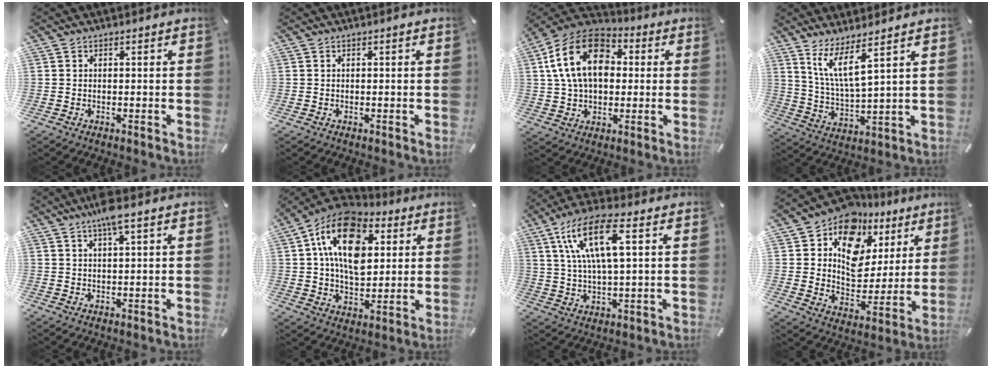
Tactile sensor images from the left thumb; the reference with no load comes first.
{"total": 0.0}
{"total": 18.0, "force": [3.5, 12.9, 11.9], "torque": [-0.236, 0.007, 0.060]}
{"total": 8.9, "force": [6.5, 1.4, 5.9], "torque": [-0.137, -0.025, 0.119]}
{"total": 5.2, "force": [3.3, 0.6, 3.9], "torque": [-0.085, -0.002, 0.056]}
{"total": 18.9, "force": [6.3, 12.1, 13.0], "torque": [-0.240, -0.015, 0.110]}
{"total": 14.4, "force": [5.3, 5.0, 12.4], "torque": [-0.261, 0.006, 0.091]}
{"total": 13.9, "force": [7.3, 10.3, 5.8], "torque": [-0.095, -0.060, 0.135]}